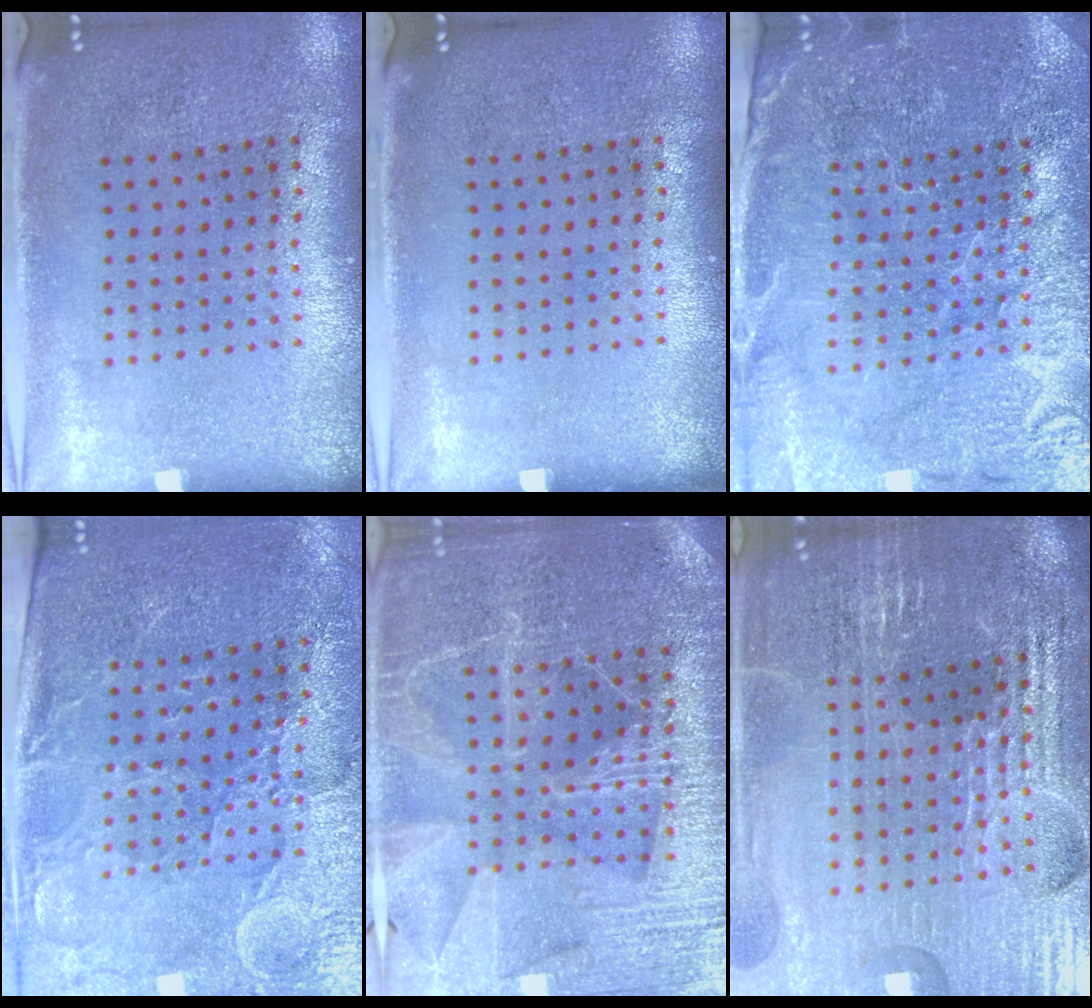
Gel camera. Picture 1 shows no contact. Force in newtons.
{"total": 0.0}
{"total": 4.1, "press": 3.9, "slide": 1.3}
{"total": 3.4, "press": 3.3, "slide": 0.9}
{"total": 4.1, "press": 3.9, "slide": 1.3}
{"total": 4.9, "press": 4.6, "slide": 1.5}